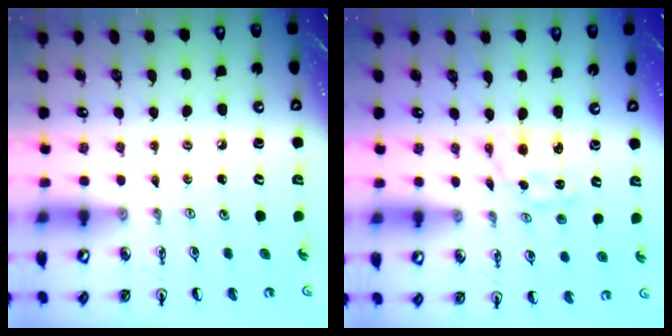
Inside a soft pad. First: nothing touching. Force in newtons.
{"total": 1.7, "press": 1.7, "slide": 0.3}